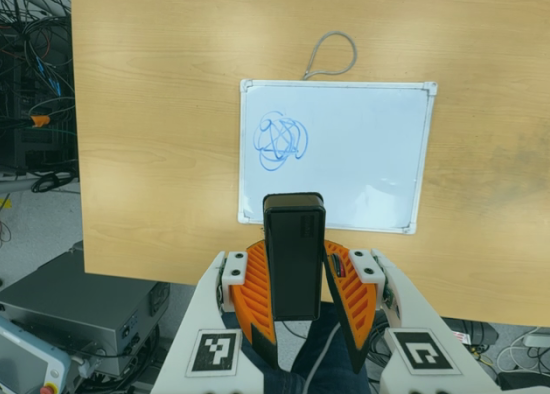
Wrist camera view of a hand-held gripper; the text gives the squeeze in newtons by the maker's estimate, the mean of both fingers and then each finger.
{"total": 5.3, "left": 5.0, "right": 5.7}